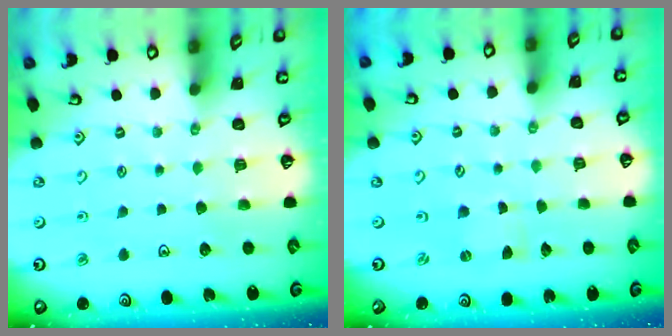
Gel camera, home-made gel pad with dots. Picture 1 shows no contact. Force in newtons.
{"total": 0.0}